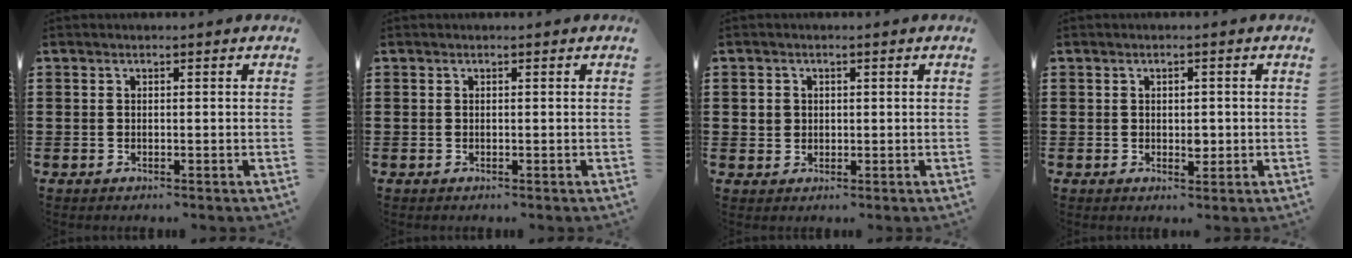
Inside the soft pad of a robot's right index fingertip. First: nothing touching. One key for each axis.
{"total": 0.0}
{"total": 1.7, "fx": 0.4, "fy": 1.6, "fz": 0.4, "tx": -0.014, "ty": 0.007, "tz": 0.006}
{"total": 2.0, "fx": 0.1, "fy": 1.1, "fz": 1.6, "tx": -0.023, "ty": 0.001, "tz": -0.001}